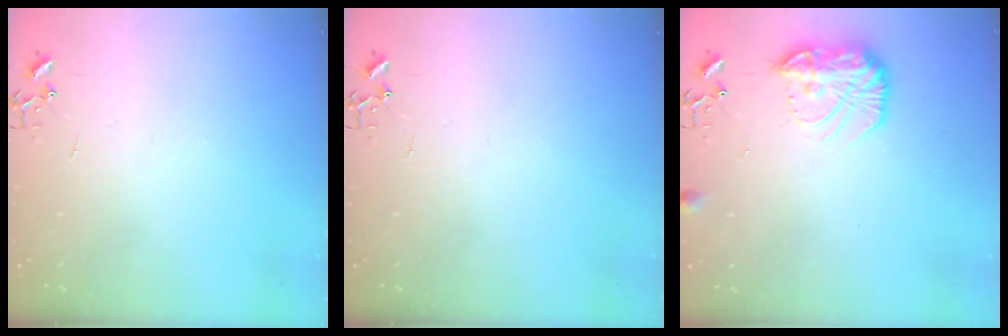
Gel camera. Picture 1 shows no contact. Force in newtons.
{"total": 0.0}
{"total": 13.9, "press": 13.8, "slide": 0.8}